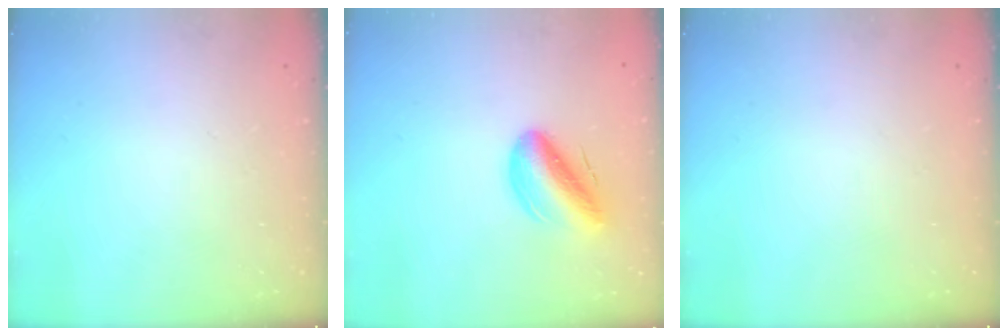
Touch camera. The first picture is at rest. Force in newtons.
{"total": 12.5, "press": 12.0, "slide": 3.7}
{"total": 0.0}